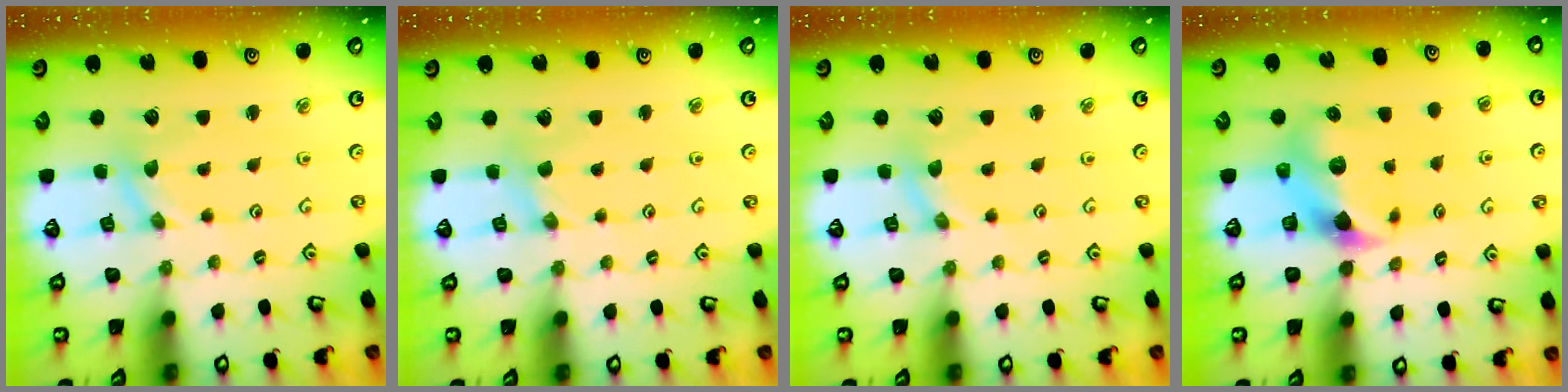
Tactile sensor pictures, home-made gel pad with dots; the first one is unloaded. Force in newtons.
{"total": 0.0}
{"total": 0.0}
{"total": 6.9, "press": 6.8, "slide": 1.1}